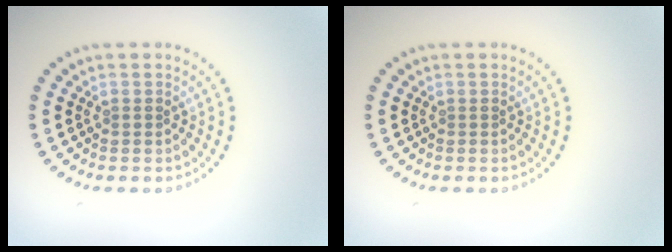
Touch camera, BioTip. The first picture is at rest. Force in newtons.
{"total": 0.0}